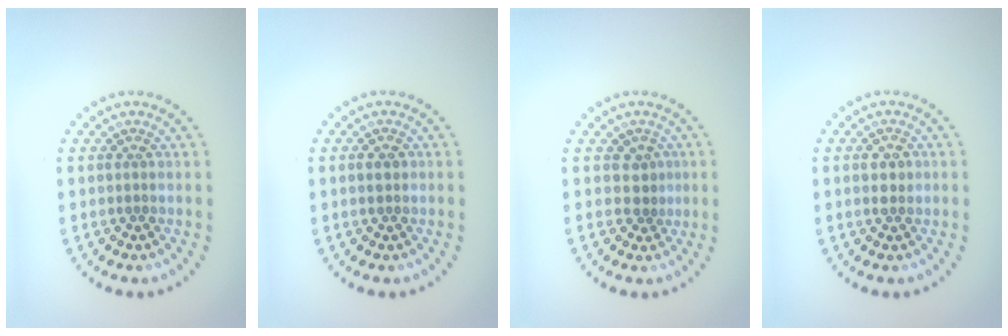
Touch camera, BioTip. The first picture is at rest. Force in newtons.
{"total": 1.3, "press": 1.3, "slide": 0.2}
{"total": 1.3, "press": 1.0, "slide": 0.8}
{"total": 1.4, "press": 1.3, "slide": 0.1}